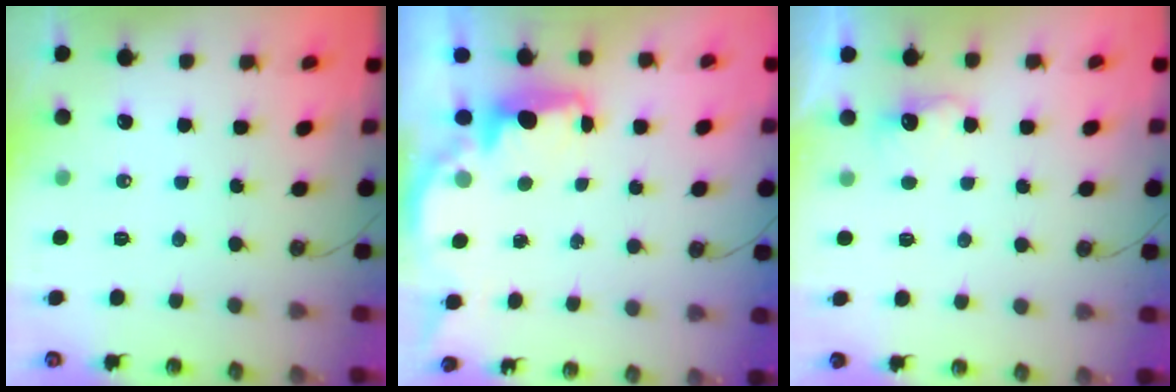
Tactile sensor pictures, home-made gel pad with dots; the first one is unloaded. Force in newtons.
{"total": 2.1, "press": 2.0, "slide": 0.5}
{"total": 2.8, "press": 2.7, "slide": 0.8}